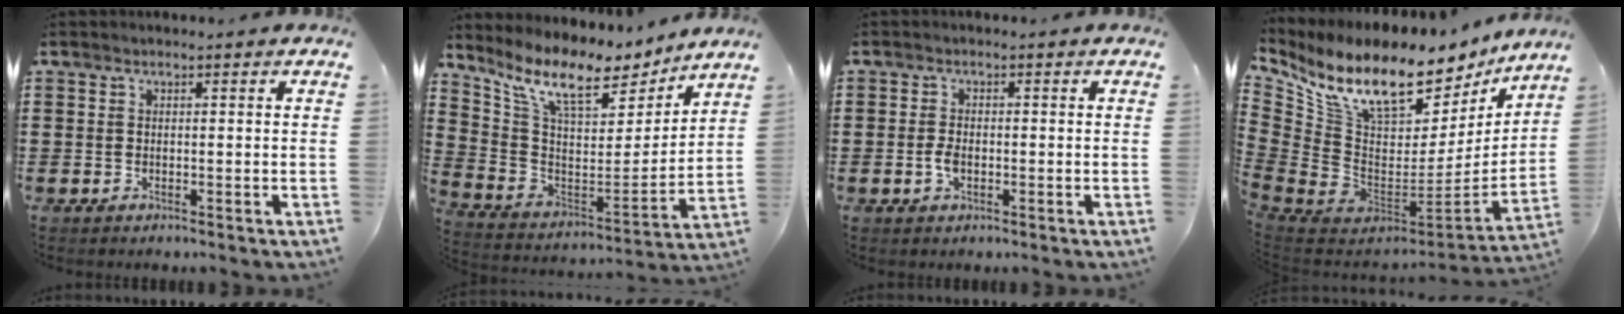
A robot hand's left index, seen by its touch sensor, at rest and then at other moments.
{"total": 10.4, "force": [7.6, 3.0, 6.4], "torque": [-0.150, -0.048, 0.126]}
{"total": 2.3, "force": [-0.5, 1.2, 1.9], "torque": [-0.051, -0.004, -0.013]}
{"total": 12.9, "force": [9.2, 5.8, 7.0], "torque": [-0.156, -0.078, 0.162]}